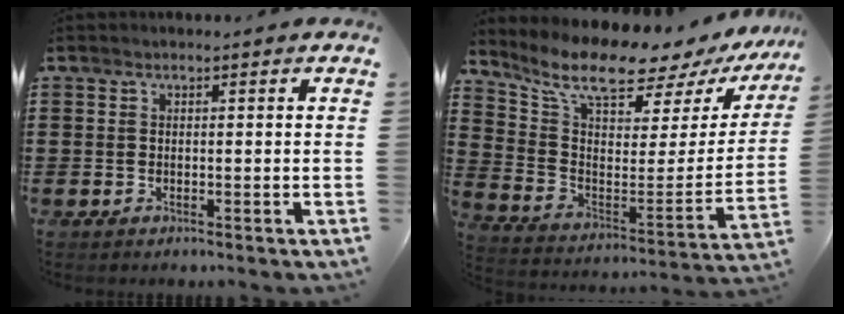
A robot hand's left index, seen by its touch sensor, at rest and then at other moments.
{"total": 10.2, "force": [8.6, 2.3, 4.9], "torque": [-0.115, -0.071, 0.141]}